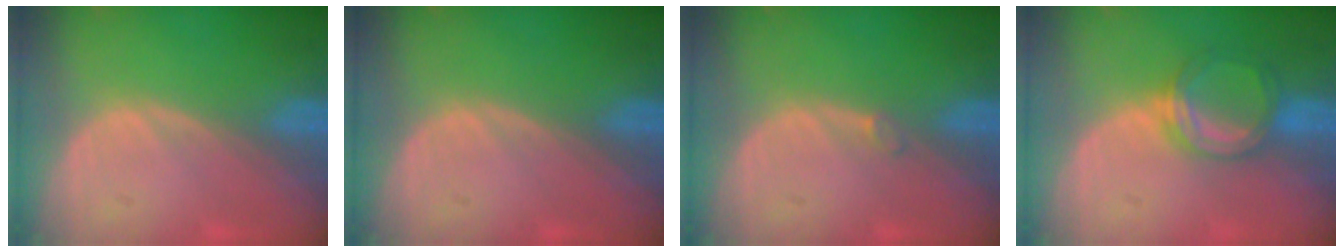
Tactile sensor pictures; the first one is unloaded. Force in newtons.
{"total": 0.0}
{"total": 0.7, "press": 0.7, "slide": 0.2}
{"total": 5.2, "press": 4.9, "slide": 1.5}